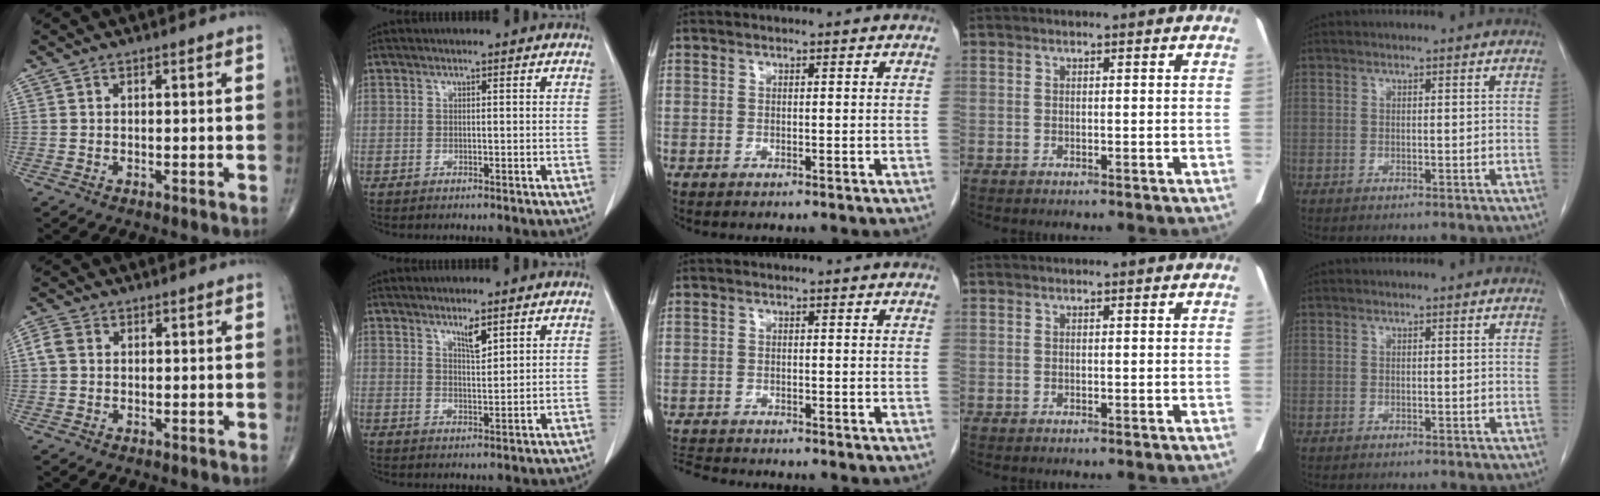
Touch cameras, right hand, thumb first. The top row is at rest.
{"thumb": {"total": 3.0, "force": [0.4, 2.4, 1.7], "torque": [-0.042, 0.009, 0.004]}, "index": {"total": 2.9, "force": [2.1, 0.5, 2.0], "torque": [-0.039, -0.006, 0.039]}, "middle": {"total": 4.2, "force": [-4.1, 0.2, 0.7], "torque": [-0.016, -0.017, -0.070]}}